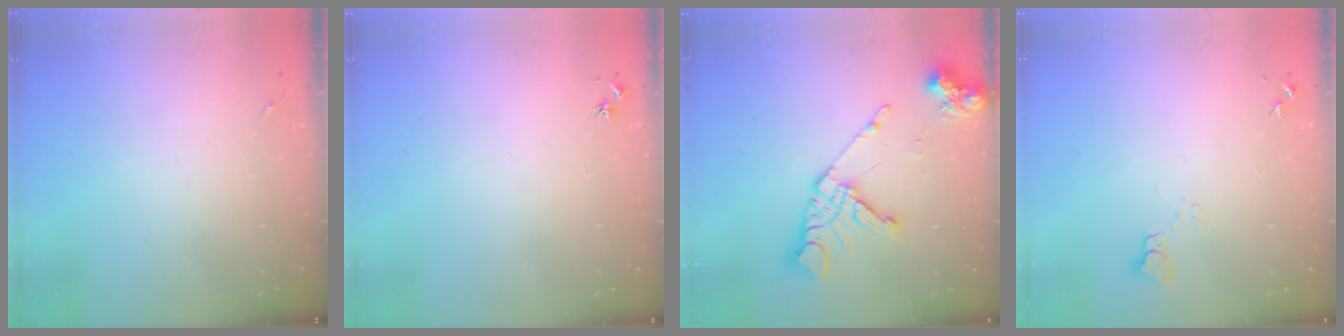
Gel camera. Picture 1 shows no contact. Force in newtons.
{"total": 3.0, "press": 2.9, "slide": 0.4}
{"total": 16.8, "press": 16.7, "slide": 2.2}
{"total": 3.5, "press": 3.5, "slide": 0.4}